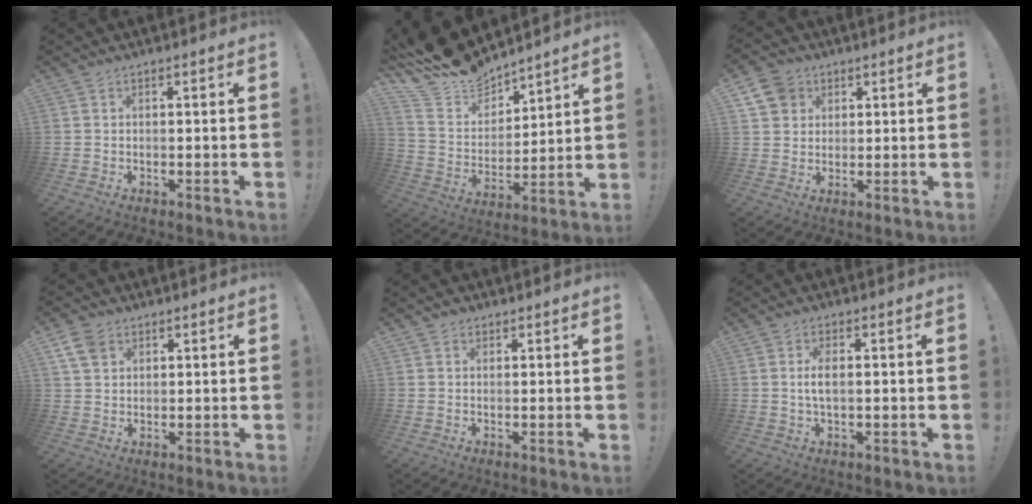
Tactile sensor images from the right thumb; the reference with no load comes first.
{"total": 13.5, "force": [12.5, 5.0, 1.7], "torque": [-0.057, -0.108, 0.228]}
{"total": 7.6, "force": [3.8, 6.4, 1.8], "torque": [-0.026, -0.019, 0.076]}
{"total": 6.5, "force": [3.4, 4.5, 3.2], "torque": [-0.052, -0.007, 0.068]}
{"total": 1.5, "force": [0.9, 1.1, 0.3], "torque": [0.001, -0.003, 0.015]}
{"total": 4.1, "force": [0.2, 1.7, 3.8], "torque": [-0.067, -0.001, -0.001]}